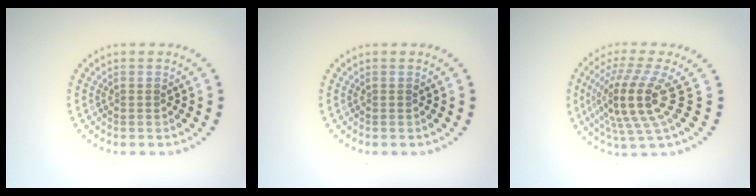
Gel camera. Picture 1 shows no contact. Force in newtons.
{"total": 0.0}
{"total": 5.2, "press": 3.8, "slide": 3.6}